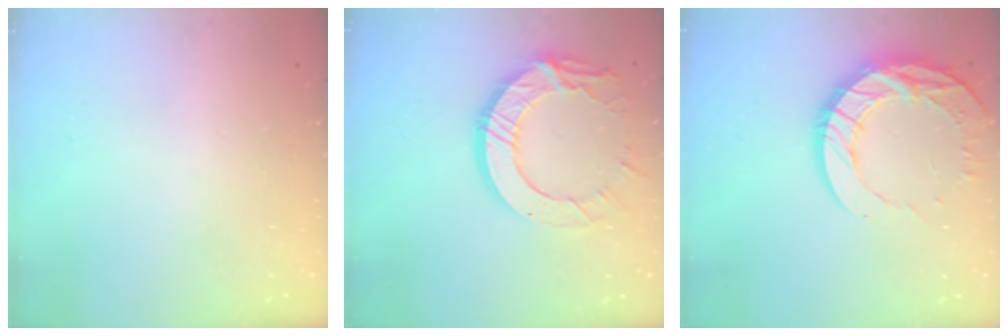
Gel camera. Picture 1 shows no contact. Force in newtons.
{"total": 15.0, "press": 14.9, "slide": 1.5}
{"total": 17.2, "press": 17.1, "slide": 1.5}